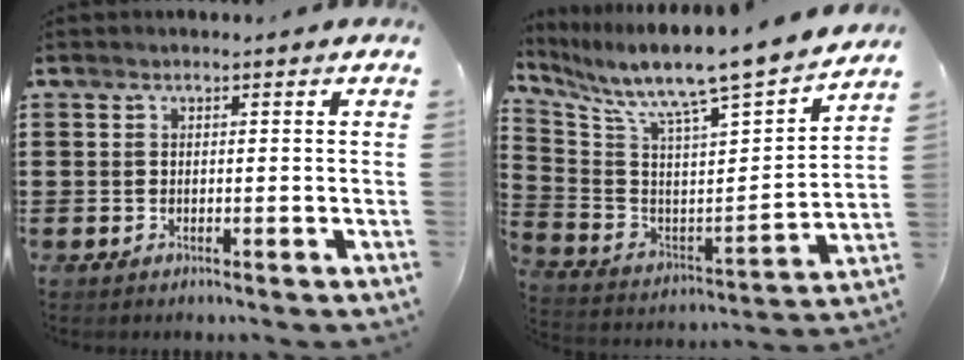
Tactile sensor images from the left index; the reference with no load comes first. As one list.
[{"total": 9.1, "force": [8.3, -0.4, 3.6], "torque": [-0.101, -0.081, 0.127]}]